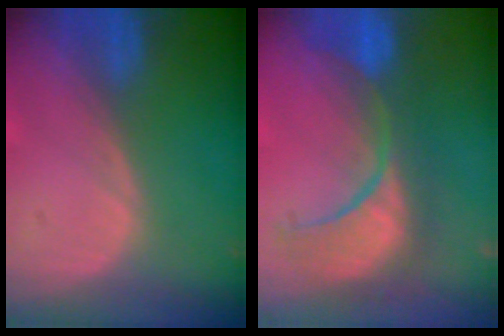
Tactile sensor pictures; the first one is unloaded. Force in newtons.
{"total": 10.0, "press": 9.6, "slide": 2.5}